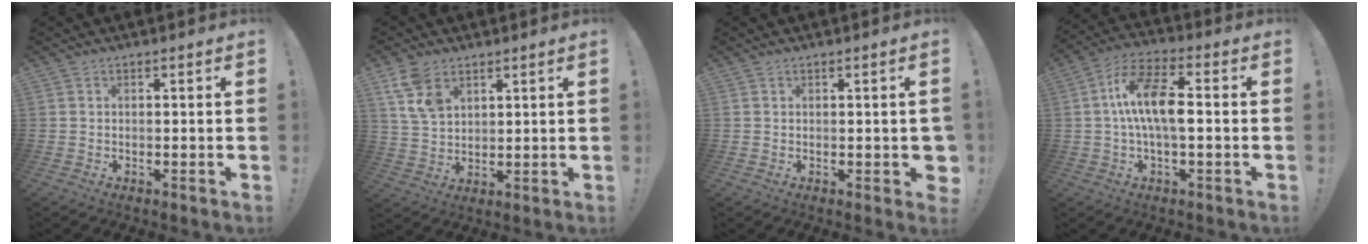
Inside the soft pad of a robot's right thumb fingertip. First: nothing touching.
{"total": 8.7, "force": [4.8, 5.3, 4.9], "torque": [-0.099, -0.013, 0.095]}
{"total": 1.8, "force": [0.0, 1.0, 1.5], "torque": [-0.020, 0.002, 0.002]}
{"total": 13.0, "force": [0.0, 5.3, 11.9], "torque": [-0.229, 0.011, -0.002]}